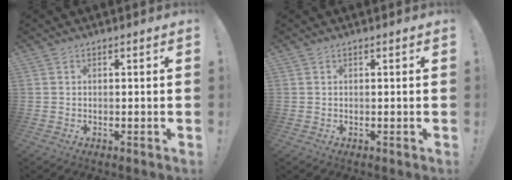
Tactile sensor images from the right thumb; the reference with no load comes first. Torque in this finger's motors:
{"motor_torque": [-0.07, 0.00, -0.12, 0.04, 0.05]}